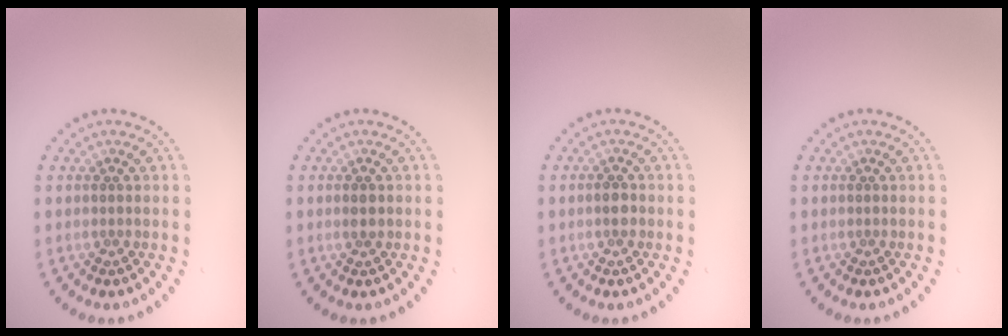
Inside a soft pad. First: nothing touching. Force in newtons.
{"total": 1.3, "press": 1.2, "slide": 0.3}
{"total": 1.2, "press": 1.2, "slide": 0.3}
{"total": 0.0}